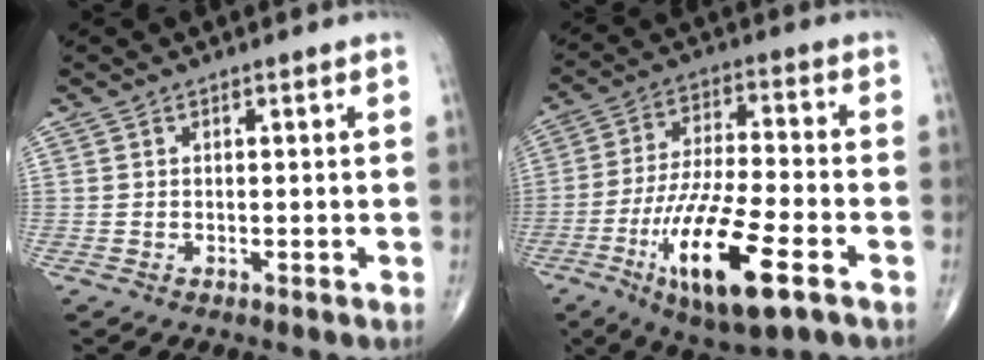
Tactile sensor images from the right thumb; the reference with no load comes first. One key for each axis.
{"total": 18.1, "fx": -7.6, "fy": 5.1, "fz": 15.6, "tx": -0.299, "ty": 0.015, "tz": -0.126}